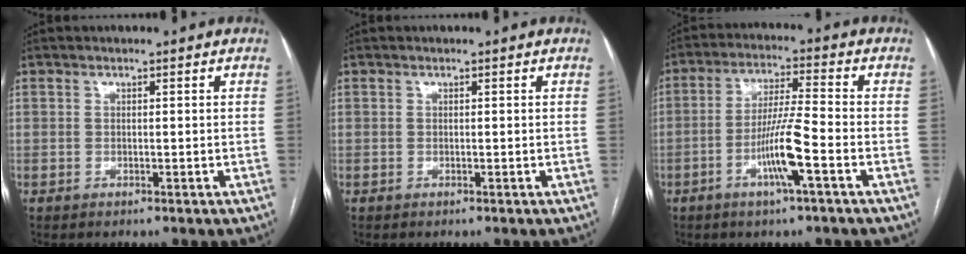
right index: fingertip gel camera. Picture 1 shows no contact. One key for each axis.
{"total": 0.0}
{"total": 8.6, "fx": -3.4, "fy": -0.2, "fz": 7.9, "tx": -0.151, "ty": -0.001, "tz": -0.064}